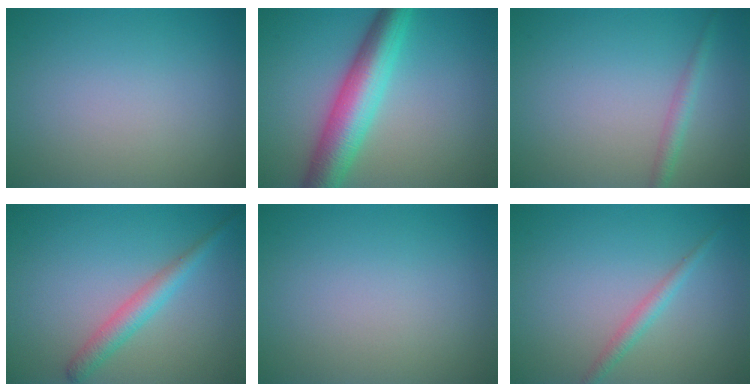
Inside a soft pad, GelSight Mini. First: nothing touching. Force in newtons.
{"total": 7.1, "press": 7.1, "slide": 0.2}
{"total": 1.6, "press": 1.5, "slide": 0.2}
{"total": 2.7, "press": 2.7, "slide": 0.1}
{"total": 0.0}
{"total": 1.6, "press": 1.6, "slide": 0.1}